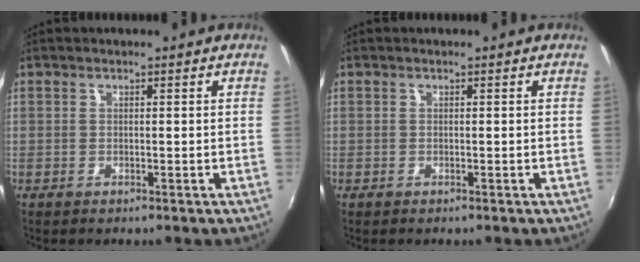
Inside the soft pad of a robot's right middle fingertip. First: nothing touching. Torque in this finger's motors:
{"motor_torque": [-0.26, -0.50, -0.01, 0.01]}